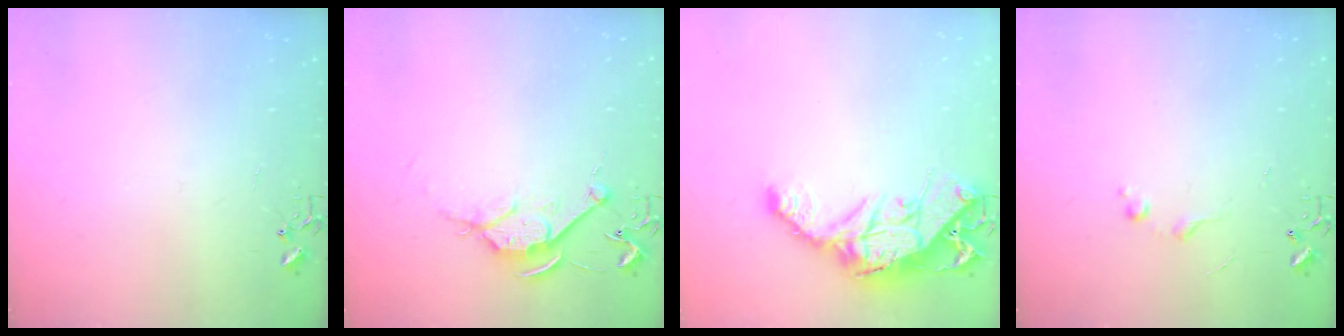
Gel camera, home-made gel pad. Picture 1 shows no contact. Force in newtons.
{"total": 7.9, "press": 7.8, "slide": 0.9}
{"total": 16.1, "press": 16.0, "slide": 1.6}
{"total": 6.8, "press": 6.7, "slide": 0.8}